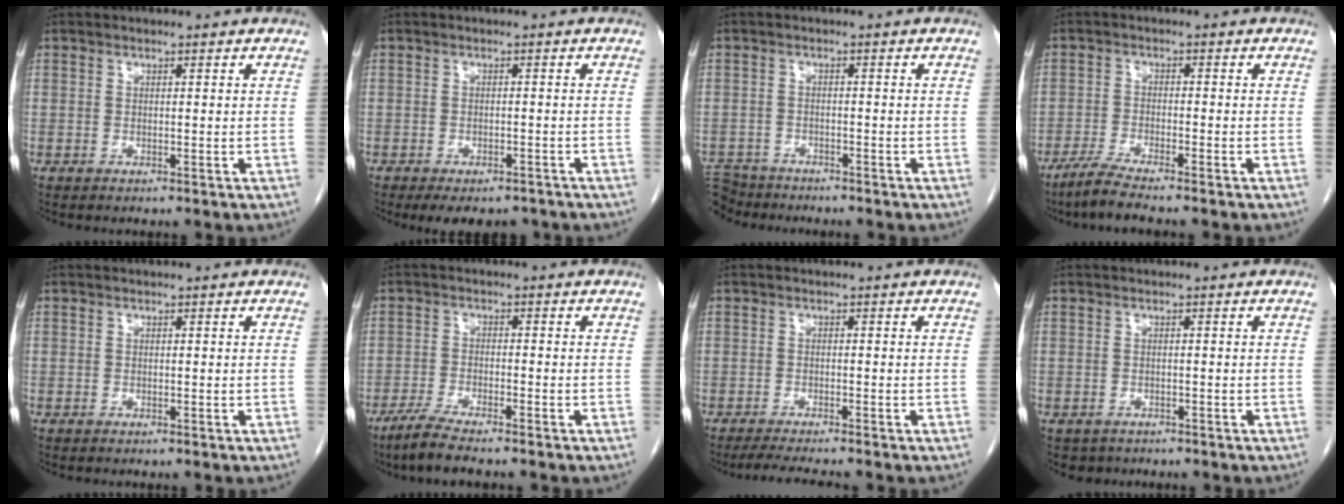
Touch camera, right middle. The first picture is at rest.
{"total": 7.3, "force": [-5.8, 3.2, 3.0], "torque": [-0.032, -0.002, -0.074]}
{"total": 6.4, "force": [-5.9, 2.4, 0.4], "torque": [-0.012, -0.001, -0.105]}
{"total": 5.1, "force": [-4.2, -0.1, 3.0], "torque": [-0.061, -0.015, -0.079]}
{"total": 0.0}
{"total": 5.7, "force": [-4.5, 0.4, 3.5], "torque": [-0.069, -0.015, -0.078]}
{"total": 3.9, "force": [-3.4, -0.6, 1.8], "torque": [-0.034, -0.017, -0.058]}
{"total": 2.0, "force": [-1.5, 1.2, 0.0], "torque": [-0.009, 0.000, -0.023]}